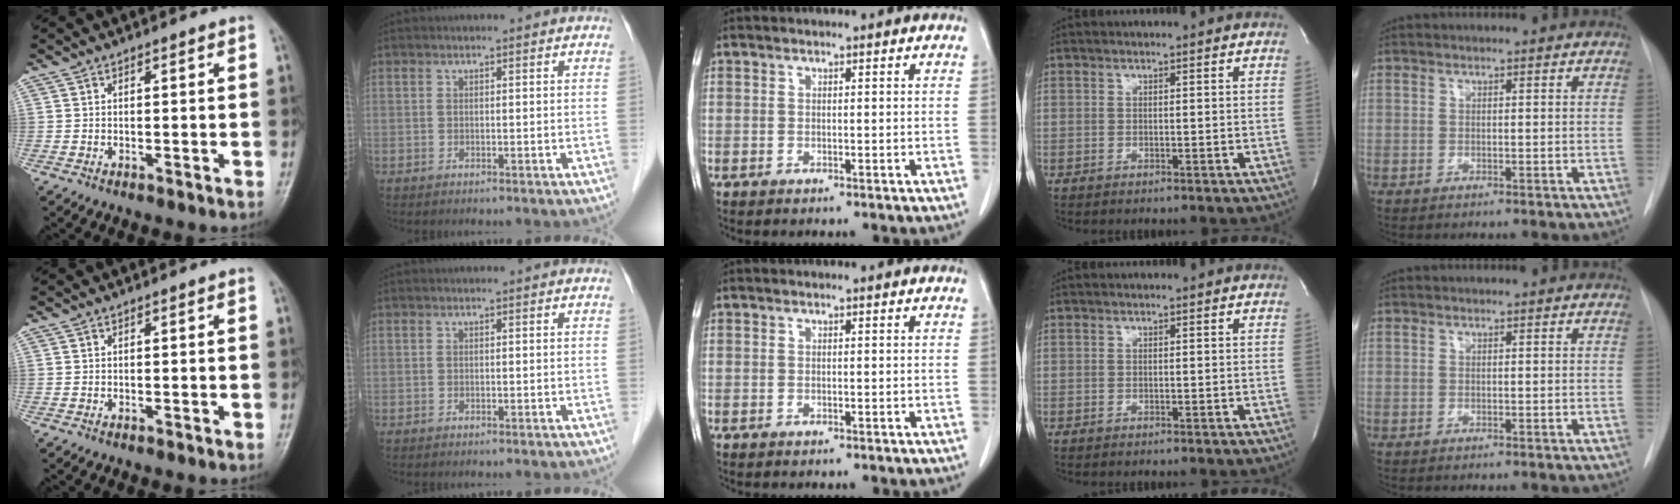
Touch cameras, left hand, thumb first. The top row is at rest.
{}